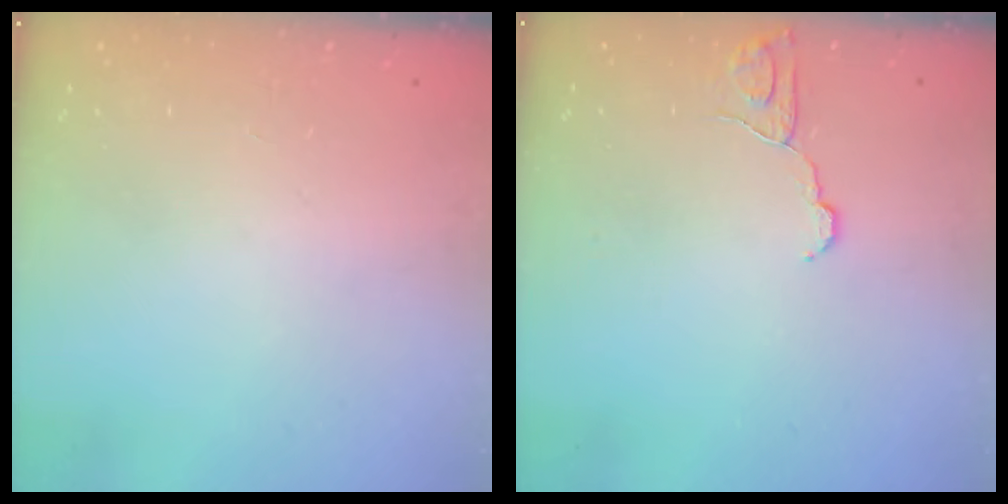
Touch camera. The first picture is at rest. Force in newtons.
{"total": 6.6, "press": 6.6, "slide": 0.5}